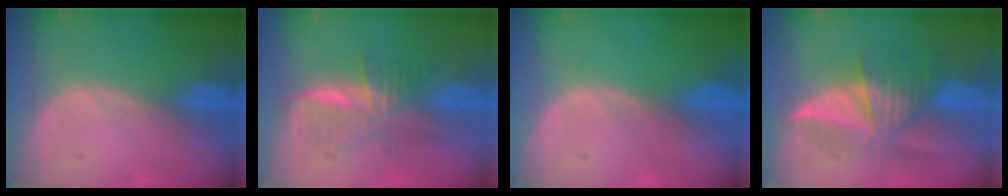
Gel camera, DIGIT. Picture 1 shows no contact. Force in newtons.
{"total": 5.8, "press": 5.7, "slide": 0.8}
{"total": 0.0}
{"total": 6.8, "press": 6.8, "slide": 0.4}